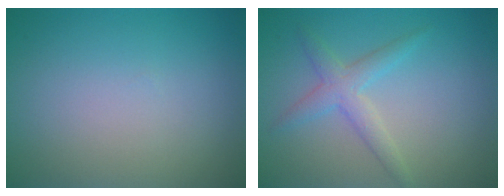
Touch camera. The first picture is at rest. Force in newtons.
{"total": 2.5, "press": 2.5, "slide": 0.2}